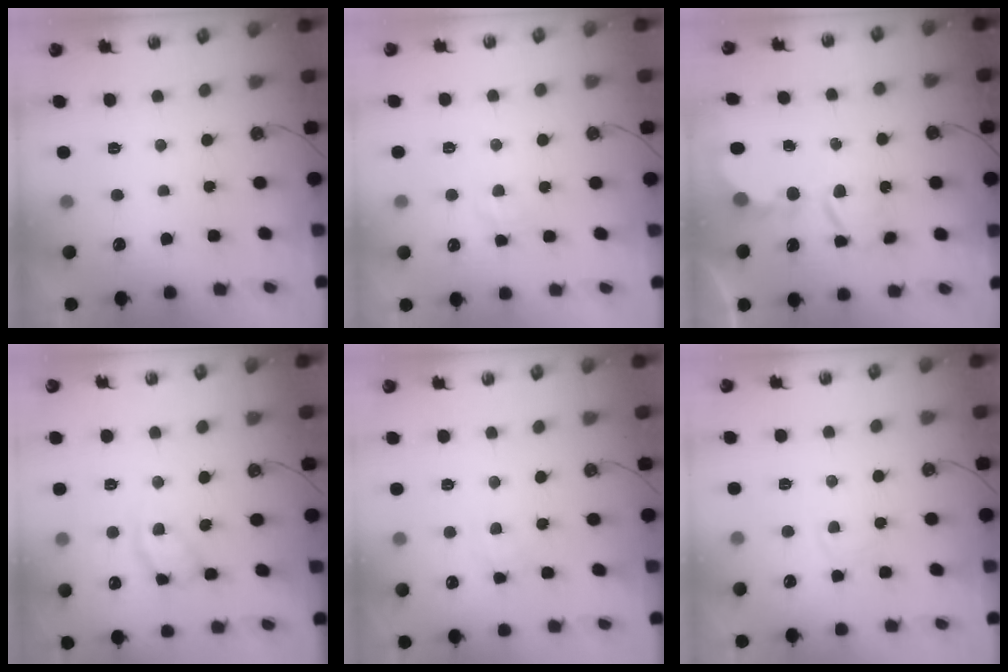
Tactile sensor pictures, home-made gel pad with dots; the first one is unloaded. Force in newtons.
{"total": 3.0, "press": 2.9, "slide": 0.5}
{"total": 5.8, "press": 5.8, "slide": 0.2}
{"total": 12.2, "press": 12.2, "slide": 0.9}
{"total": 4.2, "press": 4.2, "slide": 0.1}
{"total": 2.8, "press": 2.8, "slide": 0.4}